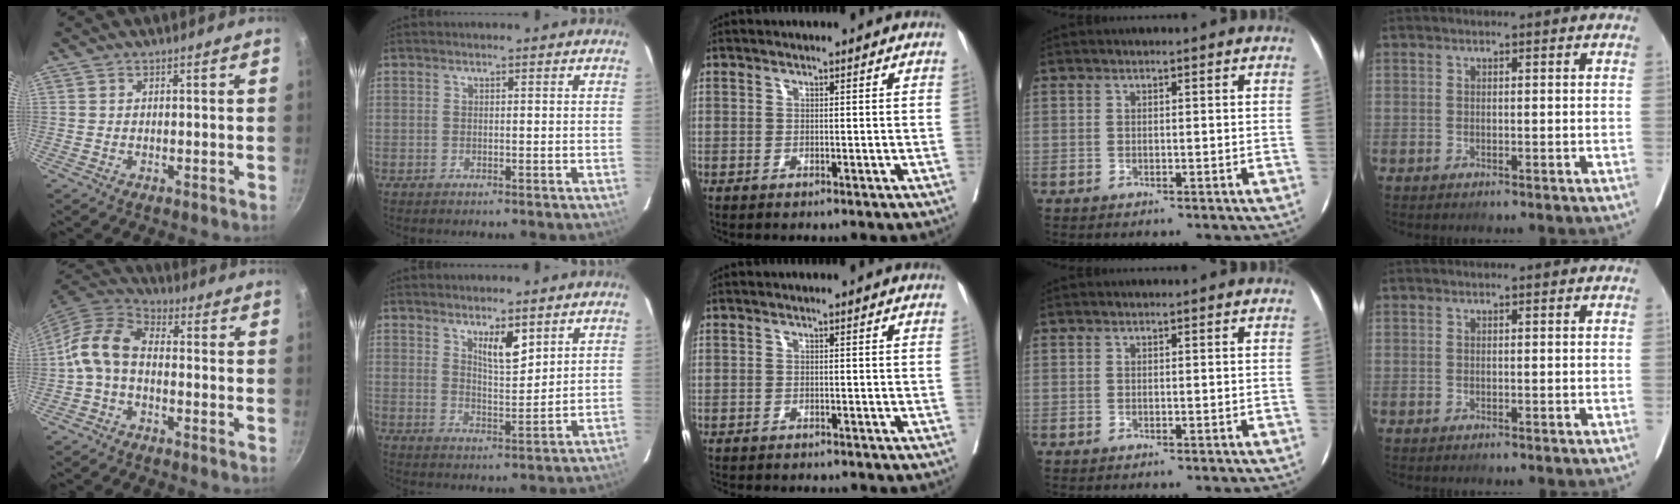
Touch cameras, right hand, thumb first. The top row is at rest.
{"thumb": {"total": 9.7, "force": [-1.4, 6.0, 7.6], "torque": [-0.149, 0.031, -0.042]}, "index": {"total": 5.2, "force": [3.2, 1.3, 3.8], "torque": [-0.070, -0.008, 0.060]}, "middle": {"total": 6.8, "force": [-6.3, 1.4, 2.3], "torque": [-0.024, -0.006, -0.080]}}